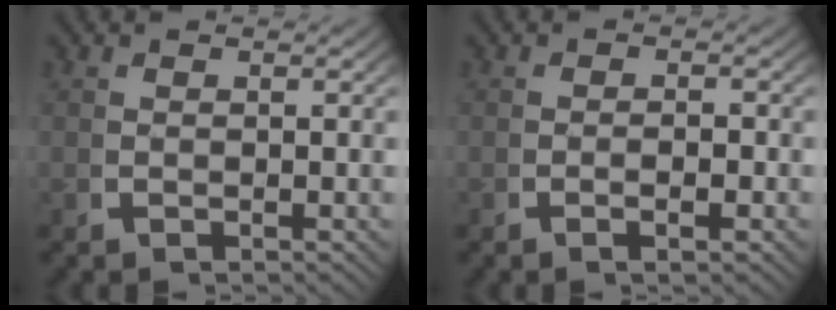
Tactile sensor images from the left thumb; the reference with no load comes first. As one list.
[{"total": 1.4, "force": [-0.5, 0.4, 1.2], "torque": [-0.020, 0.004, -0.013]}]